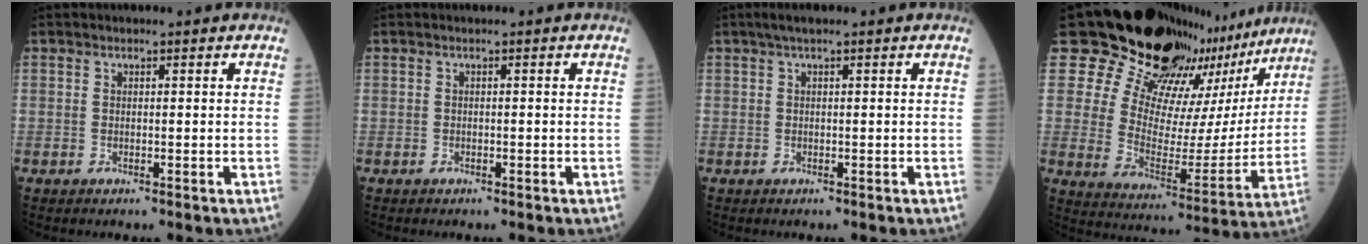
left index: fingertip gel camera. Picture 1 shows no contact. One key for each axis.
{"total": 0.0}
{"total": 1.8, "fx": 1.2, "fy": 0.1, "fz": 1.4, "tx": -0.027, "ty": 0.011, "tz": 0.019}
{"total": 27.5, "fx": 22.7, "fy": 10.4, "fz": 11.6, "tx": -0.188, "ty": -0.037, "tz": 0.306}